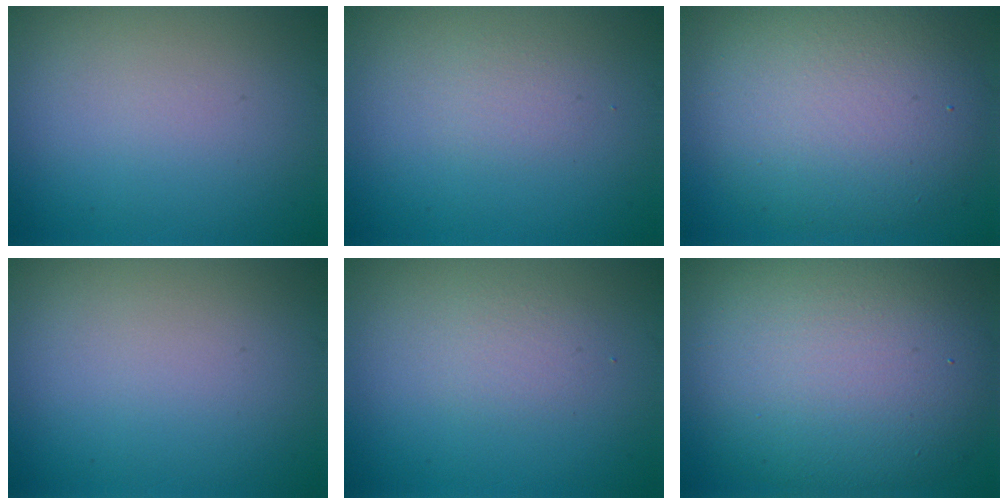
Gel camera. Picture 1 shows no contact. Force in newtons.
{"total": 1.0, "press": 1.0, "slide": 0.0}
{"total": 9.0, "press": 9.0, "slide": 0.2}
{"total": 0.0}
{"total": 1.3, "press": 1.3, "slide": 0.0}
{"total": 12.4, "press": 12.4, "slide": 0.8}